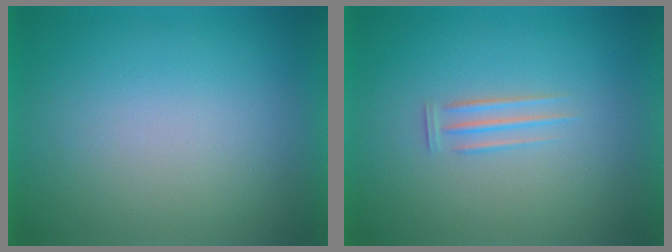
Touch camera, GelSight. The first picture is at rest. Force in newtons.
{"total": 1.9}